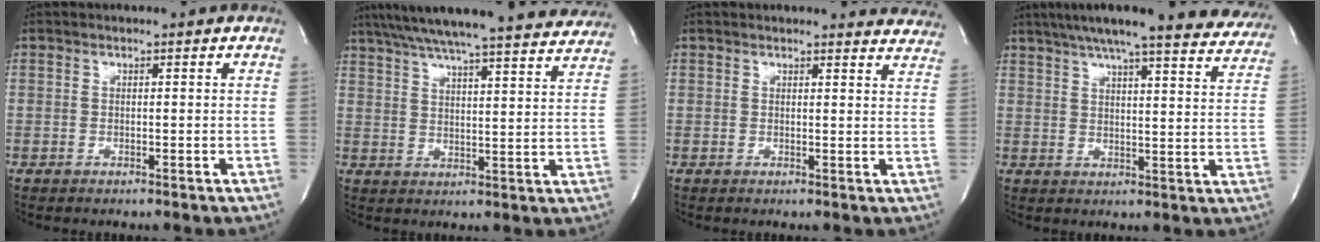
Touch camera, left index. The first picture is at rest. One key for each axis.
{"total": 30.1, "fx": 27.1, "fy": 2.8, "fz": 12.7, "tx": -0.215, "ty": -0.026, "tz": 0.345}
{"total": 11.6, "fx": 11.3, "fy": 2.1, "fz": 1.3, "tx": 0.020, "ty": -0.042, "tz": 0.089}
{"total": 26.3, "fx": 23.1, "fy": 3.6, "fz": 12.2, "tx": -0.179, "ty": -0.029, "tz": 0.271}